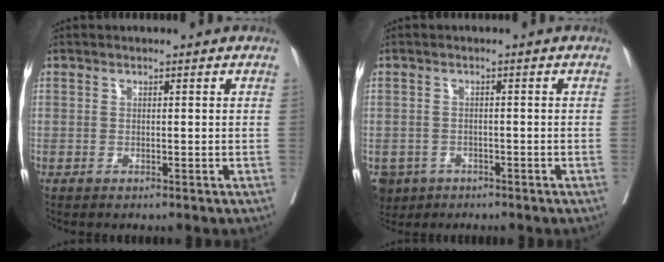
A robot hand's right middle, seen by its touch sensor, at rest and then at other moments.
{"total": 4.7, "force": [-3.0, 3.5, 1.0], "torque": [-0.017, 0.001, -0.047]}